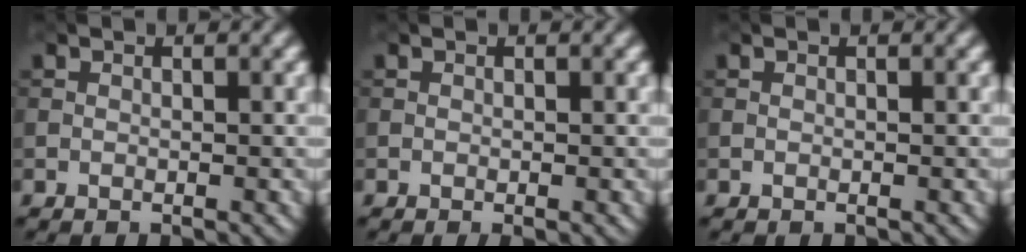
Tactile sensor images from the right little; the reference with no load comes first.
{"total": 1.0, "force": [-0.2, 0.3, 0.9], "torque": [-0.016, -0.001, -0.005]}
{"total": 0.0}